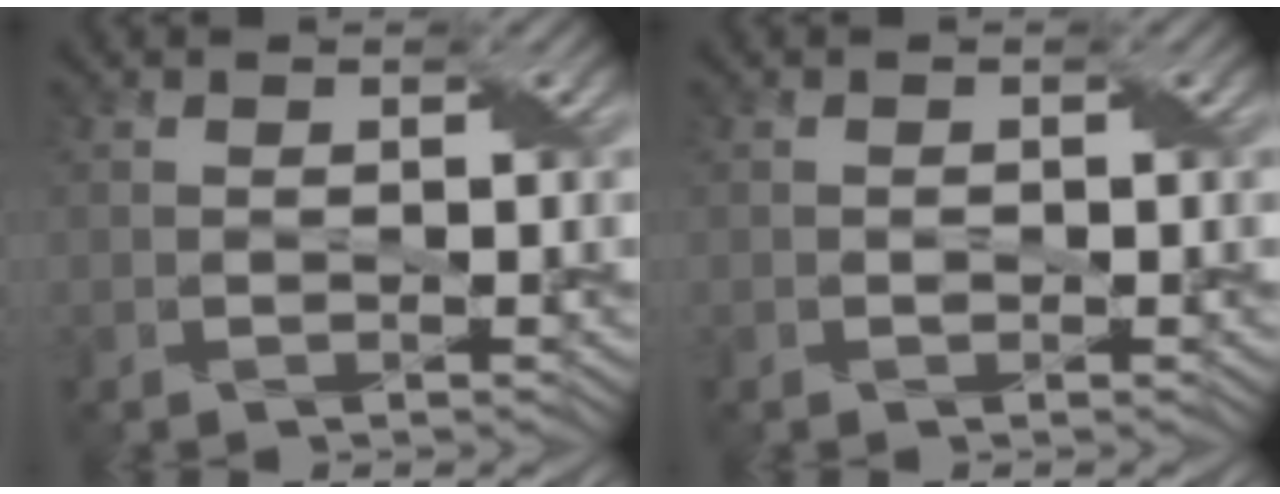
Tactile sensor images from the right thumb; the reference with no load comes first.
{"total": 0.6, "force": [-0.2, 0.5, 0.3], "torque": [-0.005, -0.001, -0.004]}